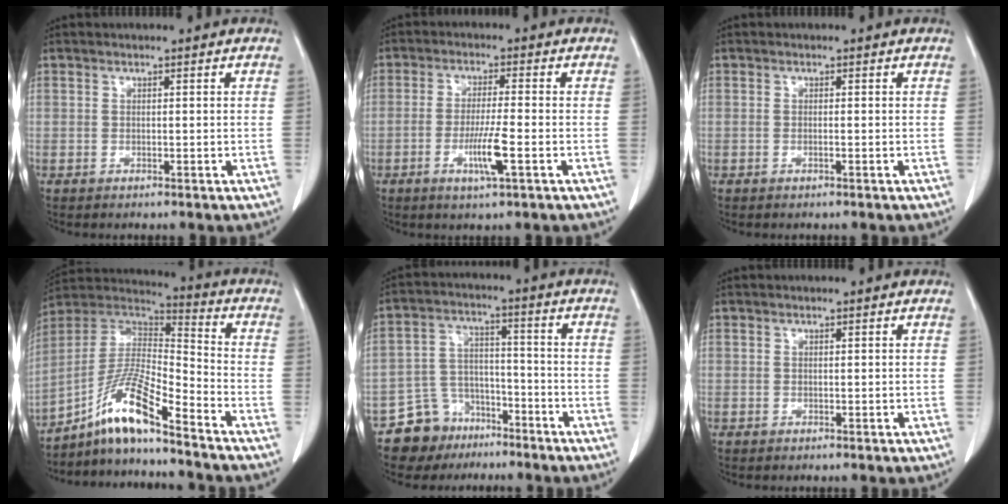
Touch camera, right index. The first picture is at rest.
{"total": 5.8, "force": [-2.1, 0.0, 5.4], "torque": [-0.103, -0.009, -0.037]}
{"total": 0.0}
{"total": 12.8, "force": [-9.0, 0.7, 9.0], "torque": [-0.176, 0.011, -0.168]}
{"total": 8.4, "force": [-6.1, 5.7, 0.8], "torque": [-0.017, 0.030, -0.104]}
{"total": 0.0}